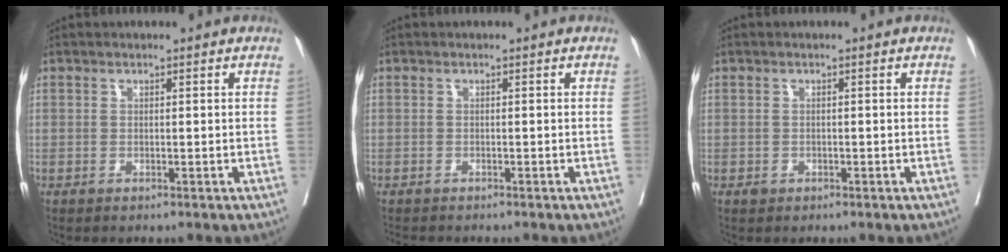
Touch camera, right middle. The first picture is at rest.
{"total": 2.6, "force": [-2.3, 0.6, 0.9], "torque": [-0.016, -0.005, -0.033]}
{"total": 0.8, "force": [-0.4, 0.6, 0.2], "torque": [-0.004, 0.001, -0.004]}